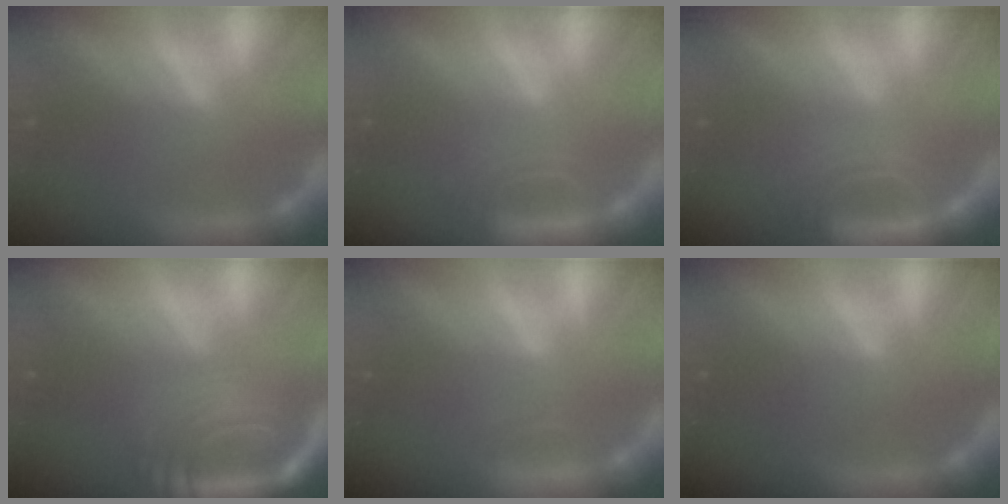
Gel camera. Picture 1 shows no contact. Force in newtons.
{"total": 2.9}
{"total": 5.0}
{"total": 10.1}
{"total": 0.9}
{"total": 0.0}